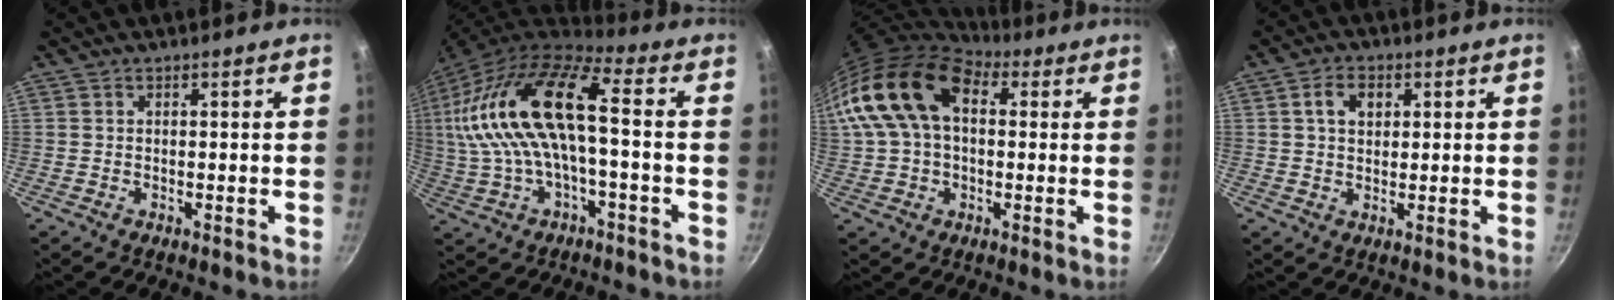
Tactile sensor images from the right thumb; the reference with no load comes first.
{"total": 19.6, "force": [1.0, 7.8, 17.9], "torque": [-0.351, 0.031, 0.013]}
{"total": 17.2, "force": [3.7, 11.2, 12.6], "torque": [-0.223, 0.028, 0.054]}
{"total": 4.6, "force": [1.4, 3.3, 3.0], "torque": [-0.035, 0.002, 0.023]}